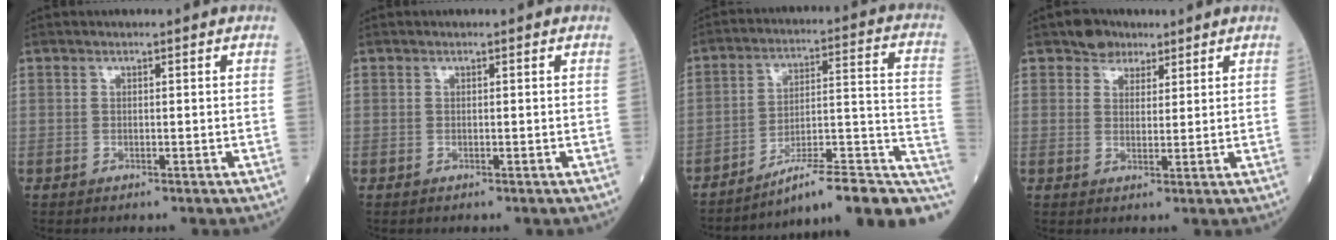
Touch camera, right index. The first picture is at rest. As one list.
[{"total": 0.0}, {"total": 18.6, "force": [-13.9, 2.4, 12.0], "torque": [-0.101, 0.044, -0.201]}, {"total": 3.7, "force": [2.6, 2.5, 0.6], "torque": [-0.007, 0.006, 0.039]}]